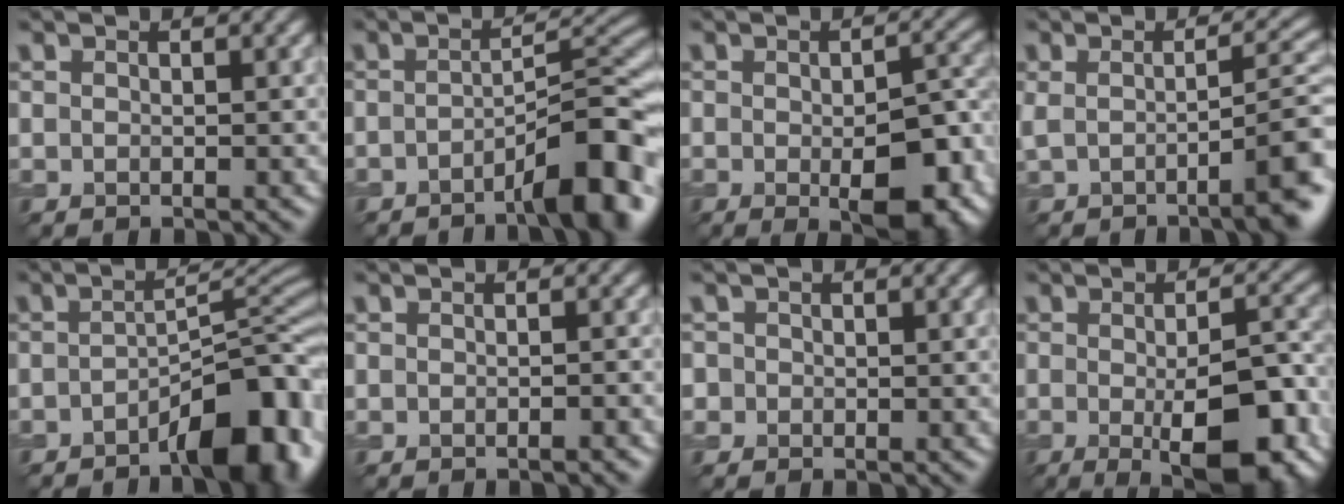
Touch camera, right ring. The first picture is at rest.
{"total": 7.7, "force": [-3.9, 1.5, 6.5], "torque": [-0.076, 0.023, -0.055]}
{"total": 7.8, "force": [-2.3, 2.6, 7.0], "torque": [-0.098, -0.005, -0.019]}
{"total": 6.7, "force": [-1.7, 1.3, 6.4], "torque": [-0.080, 0.004, -0.024]}
{"total": 8.9, "force": [-5.0, 2.5, 7.0], "torque": [-0.088, 0.017, -0.070]}
{"total": 1.1, "force": [-0.6, 0.2, 0.9], "torque": [-0.005, 0.008, -0.007]}
{"total": 0.7, "force": [-0.3, 0.3, -0.6], "torque": [0.010, 0.002, 0.000]}
{"total": 9.0, "force": [-2.4, 2.7, 8.3], "torque": [-0.121, -0.008, -0.023]}